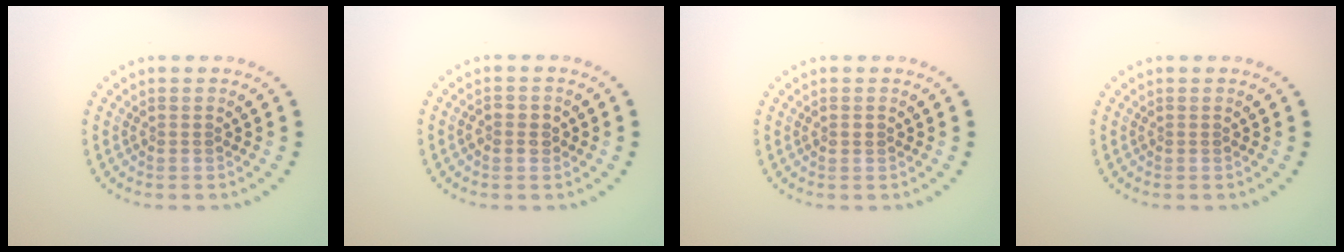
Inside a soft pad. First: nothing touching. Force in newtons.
{"total": 1.5, "press": 1.5, "slide": 0.4}
{"total": 0.7, "press": 0.7, "slide": 0.1}
{"total": 0.0}